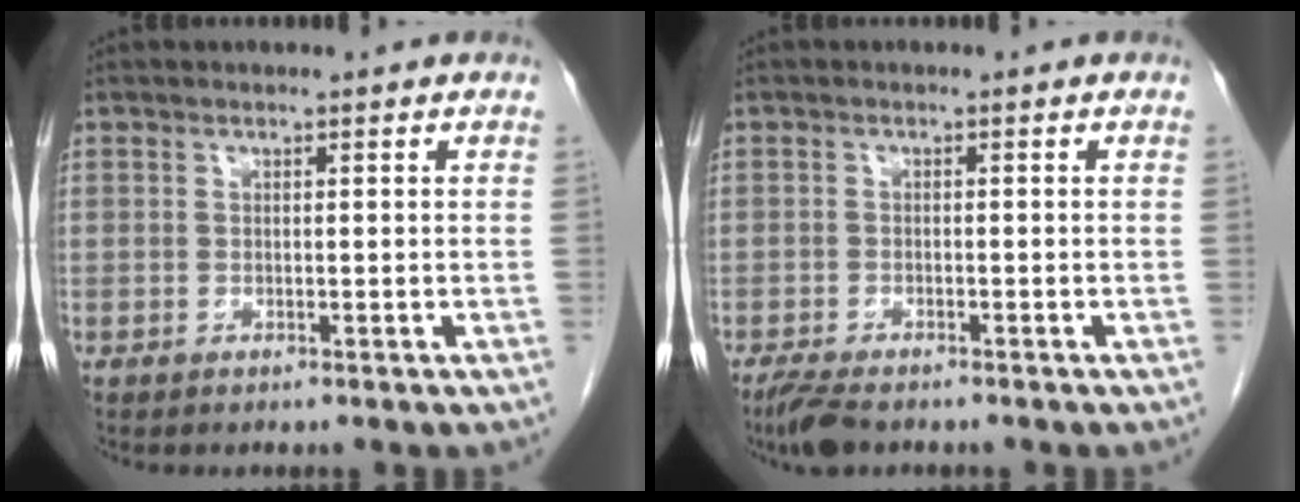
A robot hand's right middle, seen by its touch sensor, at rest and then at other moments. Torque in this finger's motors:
{"motor_torque": [0.42, -0.23, 0.03, 0.03]}